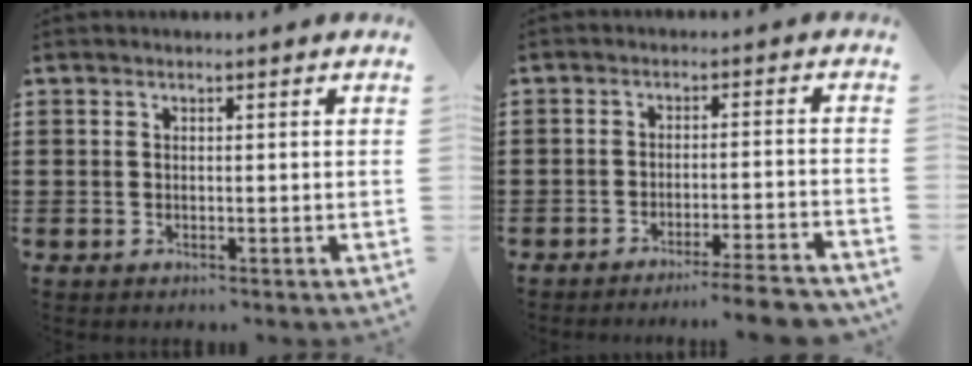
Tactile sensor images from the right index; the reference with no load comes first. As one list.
[{"total": 4.5, "force": [-4.0, -0.7, 2.0], "torque": [-0.032, -0.015, -0.077]}]